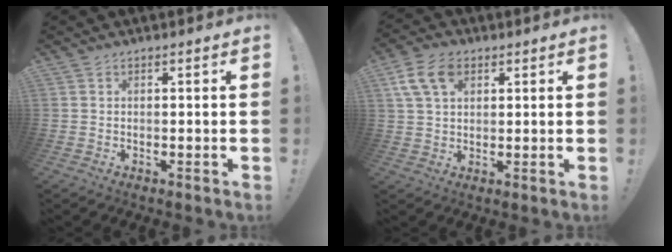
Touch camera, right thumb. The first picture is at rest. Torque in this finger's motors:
{"motor_torque": [-0.24, 0.43, 0.68, 0.11, 0.01]}